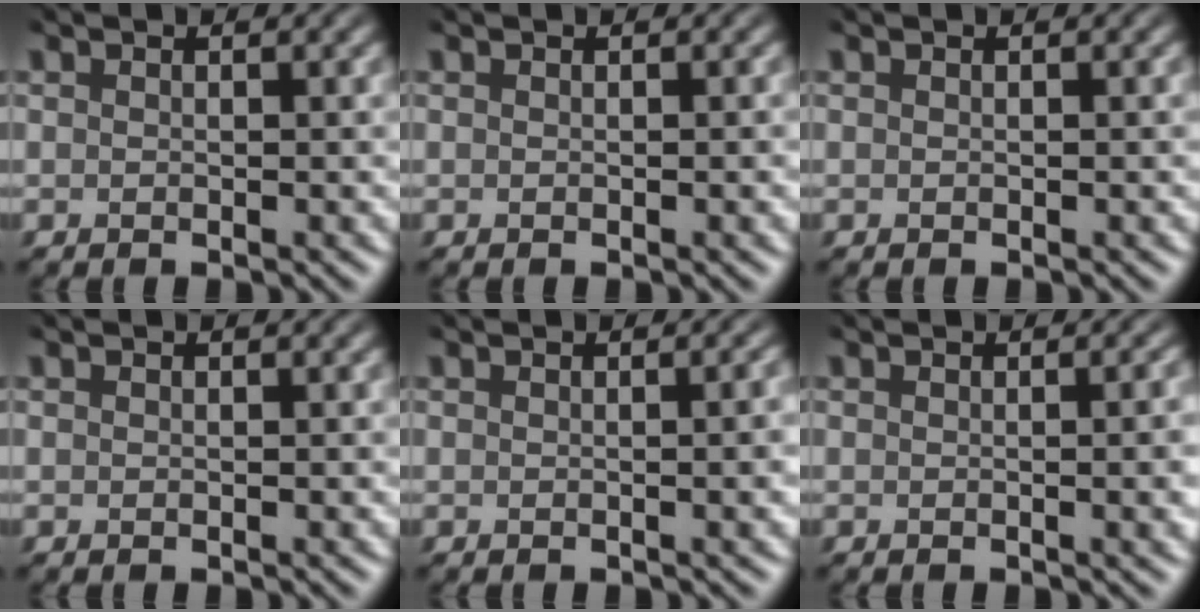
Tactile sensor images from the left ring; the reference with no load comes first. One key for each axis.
{"total": 0.8, "fx": 0.0, "fy": 0.3, "fz": 0.7, "tx": -0.008, "ty": 0.001, "tz": -0.001}
{"total": 0.0}
{"total": 0.0}
{"total": 5.1, "fx": 0.9, "fy": 2.4, "fz": 4.4, "tx": -0.018, "ty": 0.028, "tz": -0.011}
{"total": 6.4, "fx": 1.0, "fy": 3.0, "fz": 5.5, "tx": -0.018, "ty": 0.033, "tz": -0.006}